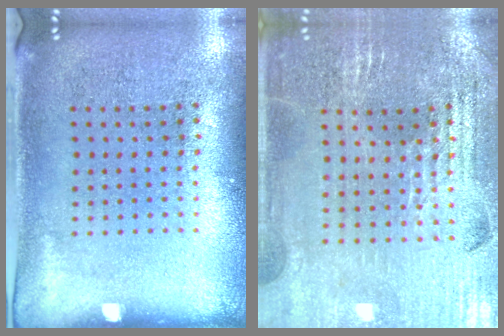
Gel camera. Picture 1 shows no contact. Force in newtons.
{"total": 2.8, "press": 2.8, "slide": 0.5}